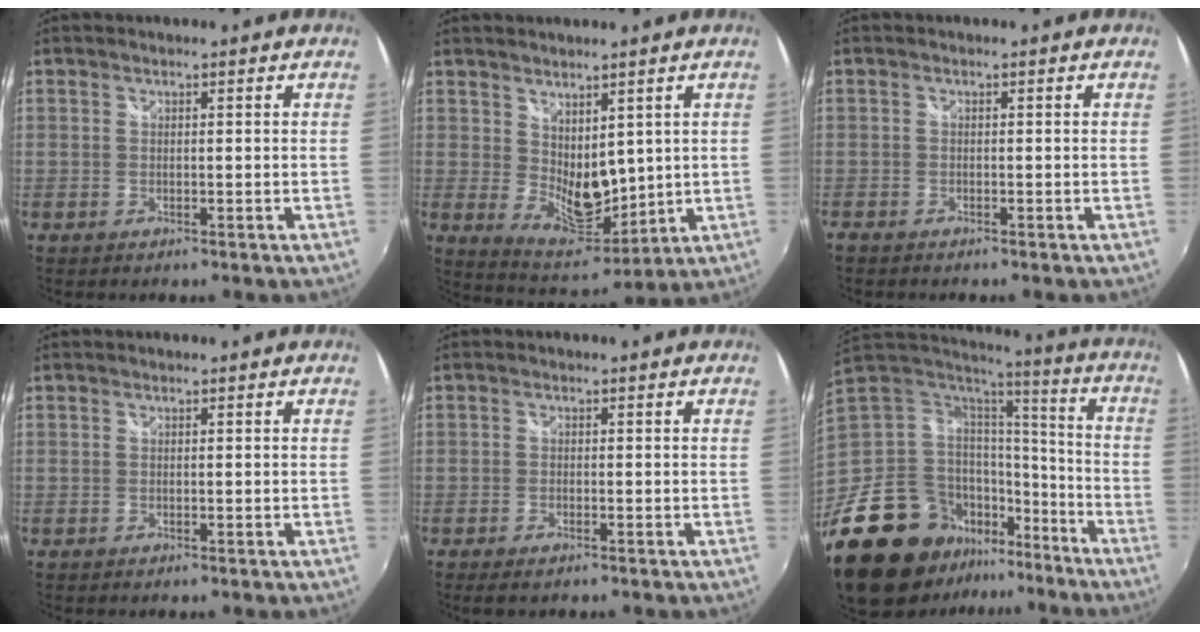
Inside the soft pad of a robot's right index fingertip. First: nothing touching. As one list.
[{"total": 9.0, "force": [3.0, 5.4, 6.5], "torque": [-0.106, -0.019, 0.073]}, {"total": 1.3, "force": [-1.2, 0.4, 0.2], "torque": [-0.008, -0.008, -0.025]}, {"total": 0.0}, {"total": 2.2, "force": [-1.7, 0.7, 1.2], "torque": [-0.029, -0.009, -0.032]}, {"total": 21.2, "force": [-13.1, 13.1, 10.3], "torque": [-0.223, 0.020, -0.218]}]